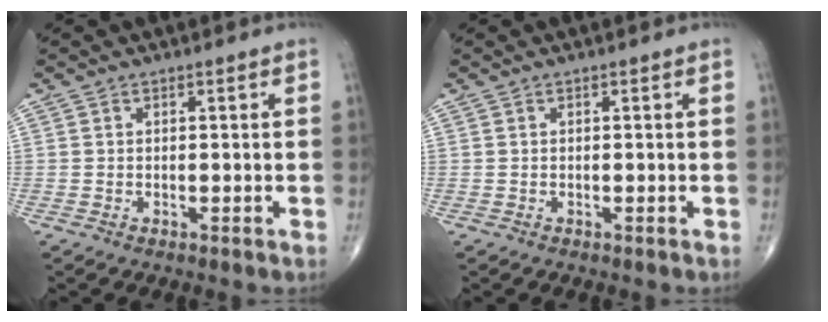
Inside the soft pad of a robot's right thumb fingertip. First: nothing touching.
{"total": 0.0}